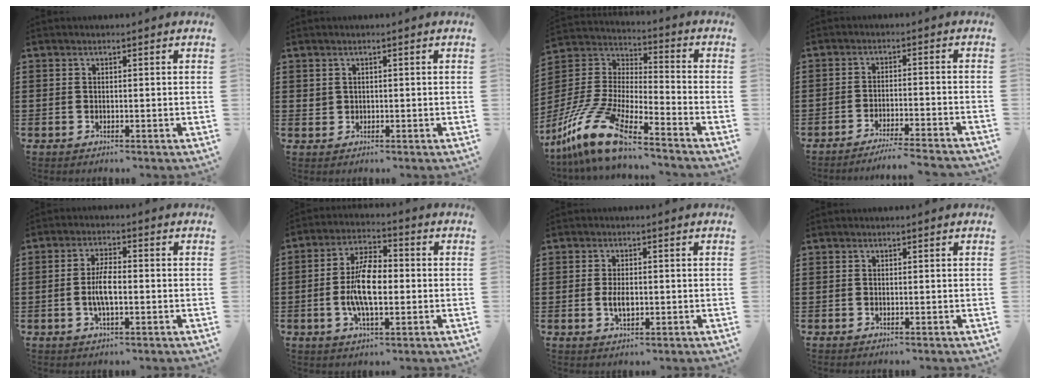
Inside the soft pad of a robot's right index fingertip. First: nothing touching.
{"total": 1.3, "force": [0.8, 1.0, 0.2], "torque": [-0.006, 0.006, 0.016]}
{"total": 13.0, "force": [-10.4, 1.9, 7.6], "torque": [-0.187, 0.008, -0.214]}
{"total": 3.6, "force": [-3.4, -0.5, 0.9], "torque": [-0.018, -0.005, -0.070]}
{"total": 5.0, "force": [-0.6, 1.8, 4.6], "torque": [-0.103, -0.001, -0.018]}
{"total": 8.9, "force": [-0.9, 4.0, 8.0], "torque": [-0.173, 0.001, -0.024]}
{"total": 3.2, "force": [-0.3, 1.5, 2.8], "torque": [-0.054, 0.002, -0.005]}
{"total": 0.0}